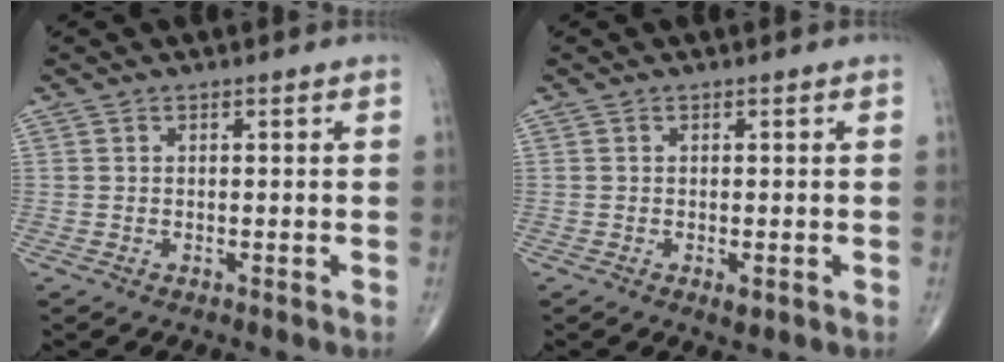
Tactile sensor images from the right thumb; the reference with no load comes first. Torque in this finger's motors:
{"motor_torque": [0.95, 0.63, 0.00, -0.22, 0.05]}